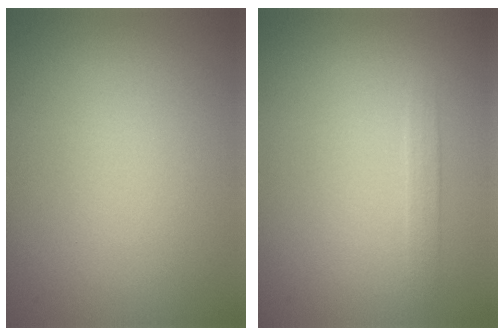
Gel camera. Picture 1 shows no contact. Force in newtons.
{"total": 1.1, "press": 1.1, "slide": 0.2}